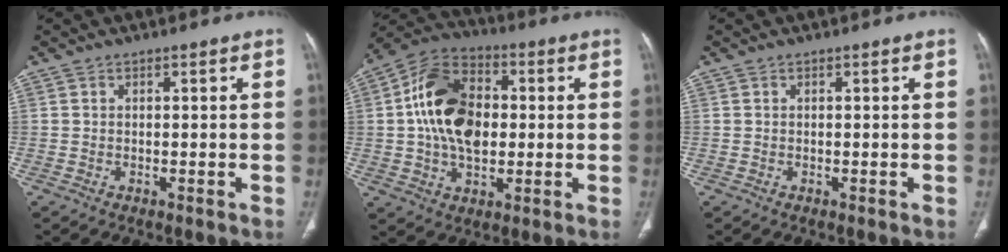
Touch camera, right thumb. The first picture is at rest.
{"total": 16.6, "force": [1.1, 10.9, 12.4], "torque": [-0.201, 0.020, 0.014]}
{"total": 0.0}